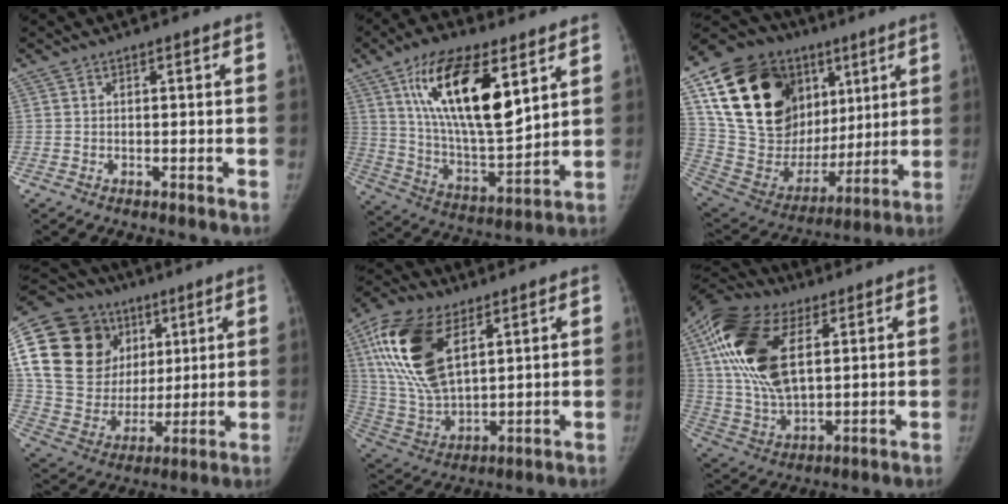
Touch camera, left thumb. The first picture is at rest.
{"total": 21.6, "force": [9.1, 8.5, 17.7], "torque": [-0.290, -0.045, 0.164]}
{"total": 32.3, "force": [11.6, 21.3, 21.4], "torque": [-0.349, 0.024, 0.215]}
{"total": 28.2, "force": [9.8, 21.4, 15.5], "torque": [-0.280, 0.033, 0.189]}
{"total": 20.8, "force": [8.2, 10.9, 15.6], "torque": [-0.301, -0.023, 0.158]}
{"total": 22.2, "force": [6.9, 12.0, 17.3], "torque": [-0.335, -0.011, 0.123]}